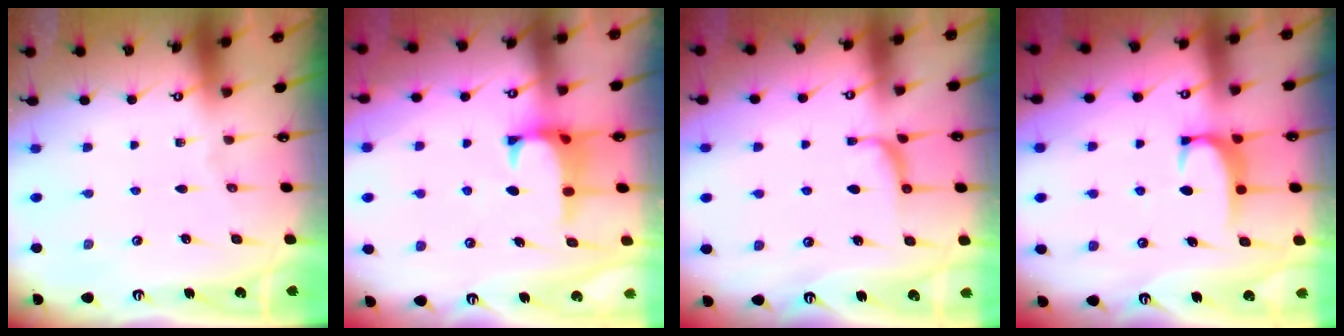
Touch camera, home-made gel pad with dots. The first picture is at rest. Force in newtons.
{"total": 0.9, "press": 0.3, "slide": 0.8}
{"total": 1.1, "press": 0.9, "slide": 0.7}
{"total": 1.7, "press": 1.6, "slide": 0.5}